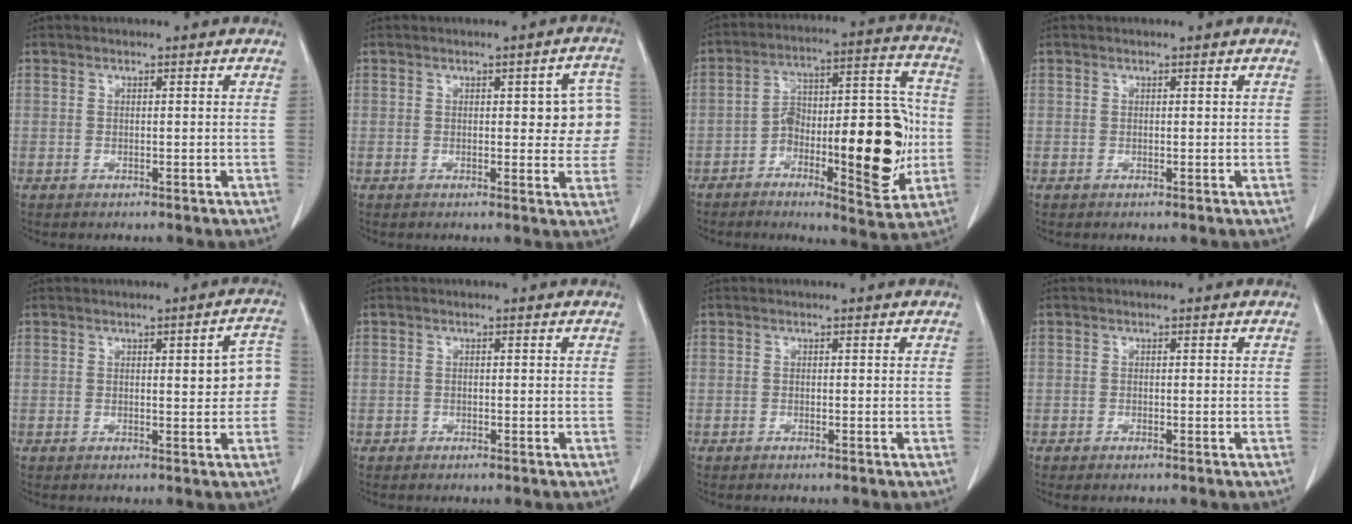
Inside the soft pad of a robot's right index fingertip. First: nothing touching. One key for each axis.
{"total": 7.3, "fx": 0.8, "fy": 2.6, "fz": 6.8, "tx": -0.059, "ty": 0.017, "tz": 0.005}
{"total": 18.9, "fx": -4.3, "fy": 6.0, "fz": 17.4, "tx": -0.253, "ty": 0.032, "tz": -0.056}
{"total": 0.0}
{"total": 5.8, "fx": 0.4, "fy": 1.6, "fz": 5.6, "tx": -0.060, "ty": 0.017, "tz": 0.003}
{"total": 0.7, "fx": -0.4, "fy": 0.5, "fz": -0.1, "tx": -0.003, "ty": 0.004, "tz": -0.009}
{"total": 0.0}
{"total": 0.7, "fx": -0.5, "fy": 0.0, "fz": 0.4, "tx": -0.010, "ty": -0.002, "tz": -0.008}